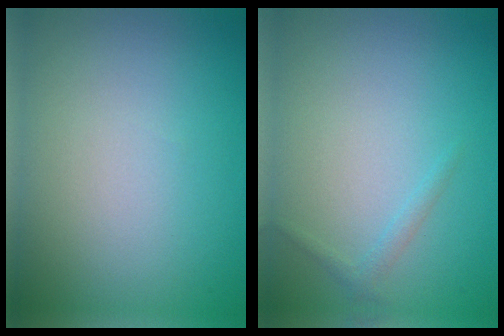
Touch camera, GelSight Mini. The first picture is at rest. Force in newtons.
{"total": 0.9, "press": 0.9, "slide": 0.1}